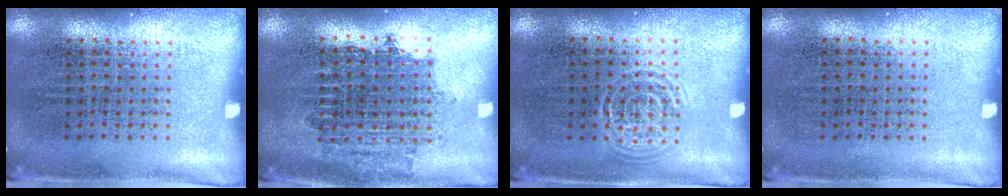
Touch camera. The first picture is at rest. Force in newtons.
{"total": 1.8, "press": 1.4, "slide": 1.1}
{"total": 0.8, "press": 0.8, "slide": 0.1}
{"total": 0.0}